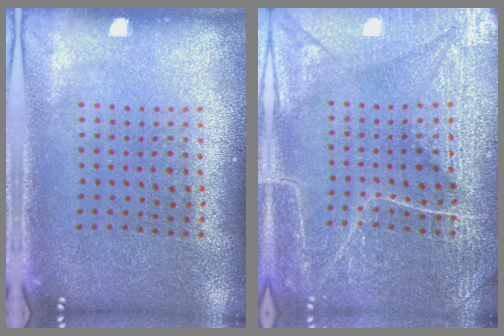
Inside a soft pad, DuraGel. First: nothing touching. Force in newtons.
{"total": 4.0, "press": 4.0, "slide": 0.3}